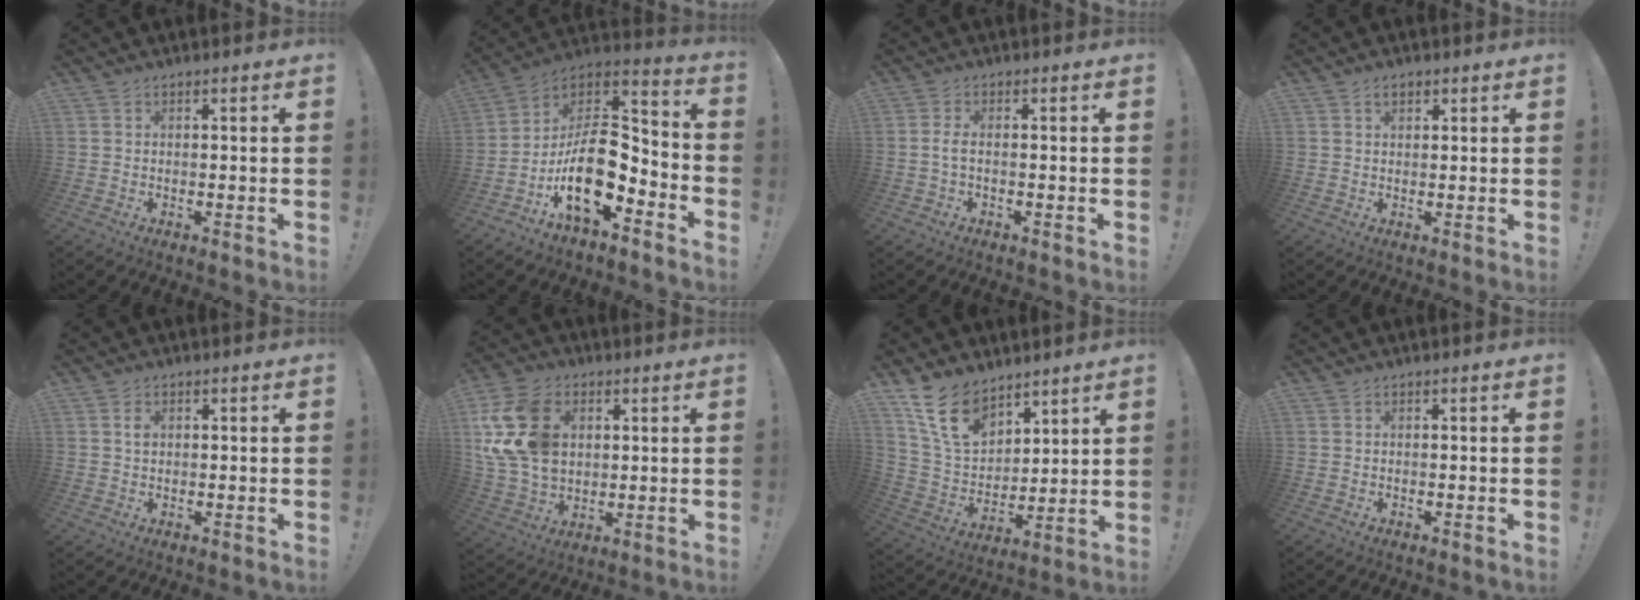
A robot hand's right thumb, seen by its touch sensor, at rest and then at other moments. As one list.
[{"total": 18.5, "force": [-5.9, 10.1, 14.3], "torque": [-0.253, 0.028, -0.091]}, {"total": 2.6, "force": [-0.4, 0.5, 2.5], "torque": [-0.053, 0.000, -0.010]}, {"total": 2.1, "force": [1.2, 1.3, 1.2], "torque": [-0.018, 0.001, 0.020]}, {"total": 1.5, "force": [0.3, 1.2, 0.9], "torque": [-0.011, 0.000, 0.004]}, {"total": 19.3, "force": [4.8, 14.4, 11.9], "torque": [-0.229, -0.012, 0.094]}, {"total": 15.0, "force": [10.4, 8.3, 6.8], "torque": [-0.130, -0.057, 0.202]}, {"total": 0.0}]